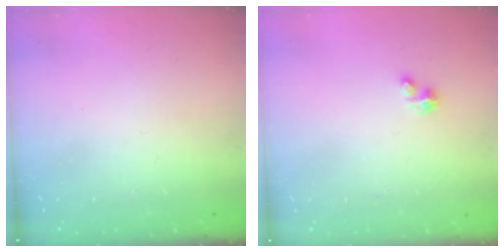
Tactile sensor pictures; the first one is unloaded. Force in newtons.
{"total": 0.9, "press": 0.9, "slide": 0.3}